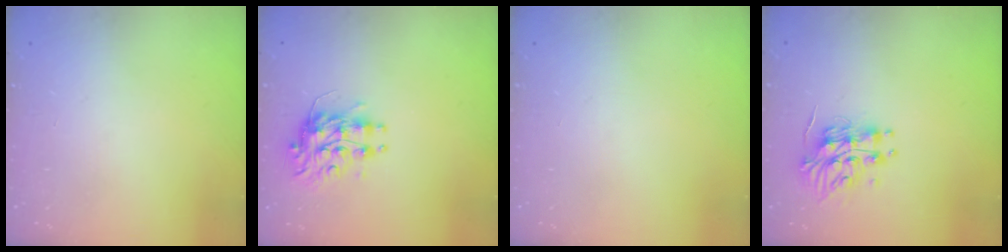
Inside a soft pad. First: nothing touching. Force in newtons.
{"total": 9.0, "press": 9.0, "slide": 0.7}
{"total": 0.0}
{"total": 12.2, "press": 12.1, "slide": 1.2}